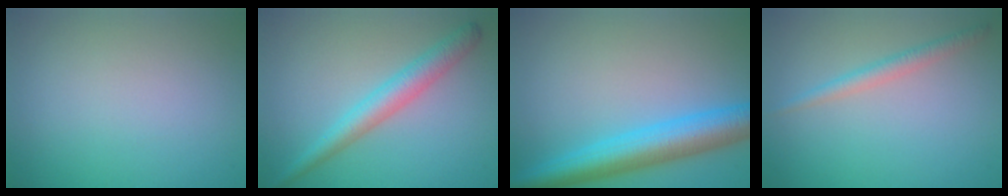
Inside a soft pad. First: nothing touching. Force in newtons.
{"total": 3.3, "press": 3.3, "slide": 0.1}
{"total": 6.5, "press": 6.5, "slide": 0.3}
{"total": 1.8, "press": 1.8, "slide": 0.1}